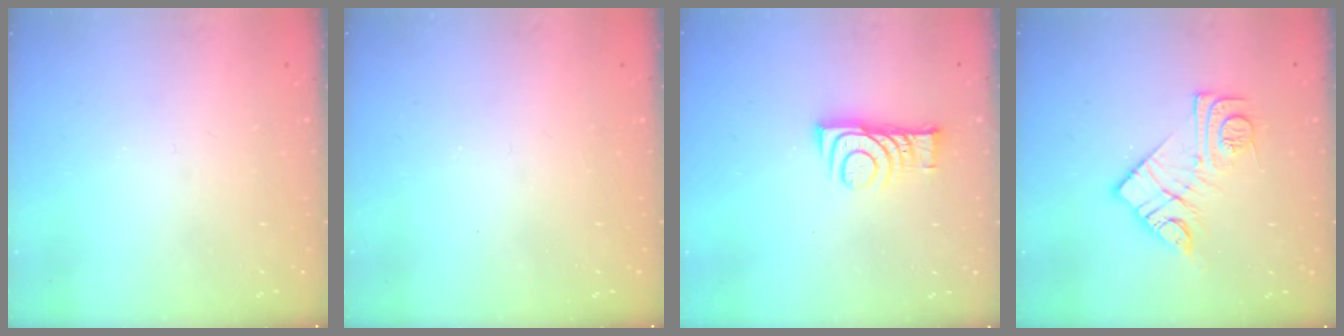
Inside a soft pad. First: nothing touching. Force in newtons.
{"total": 2.5, "press": 2.4, "slide": 0.4}
{"total": 8.8, "press": 8.8, "slide": 0.1}
{"total": 12.6, "press": 12.6, "slide": 0.8}